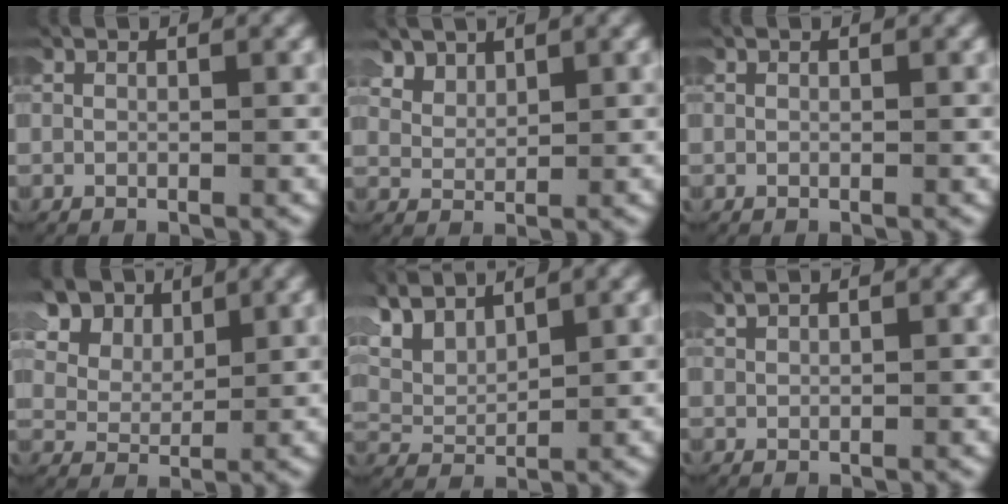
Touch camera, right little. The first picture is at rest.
{"total": 1.8, "force": [1.6, 0.6, 0.4], "torque": [-0.018, -0.006, 0.038]}
{"total": 0.0}
{"total": 8.5, "force": [4.7, 5.6, 4.3], "torque": [-0.087, 0.026, 0.060]}
{"total": 6.0, "force": [3.4, 3.7, 3.2], "torque": [-0.077, 0.005, 0.058]}
{"total": 1.5, "force": [1.3, 0.2, 0.6], "torque": [-0.009, 0.003, 0.026]}